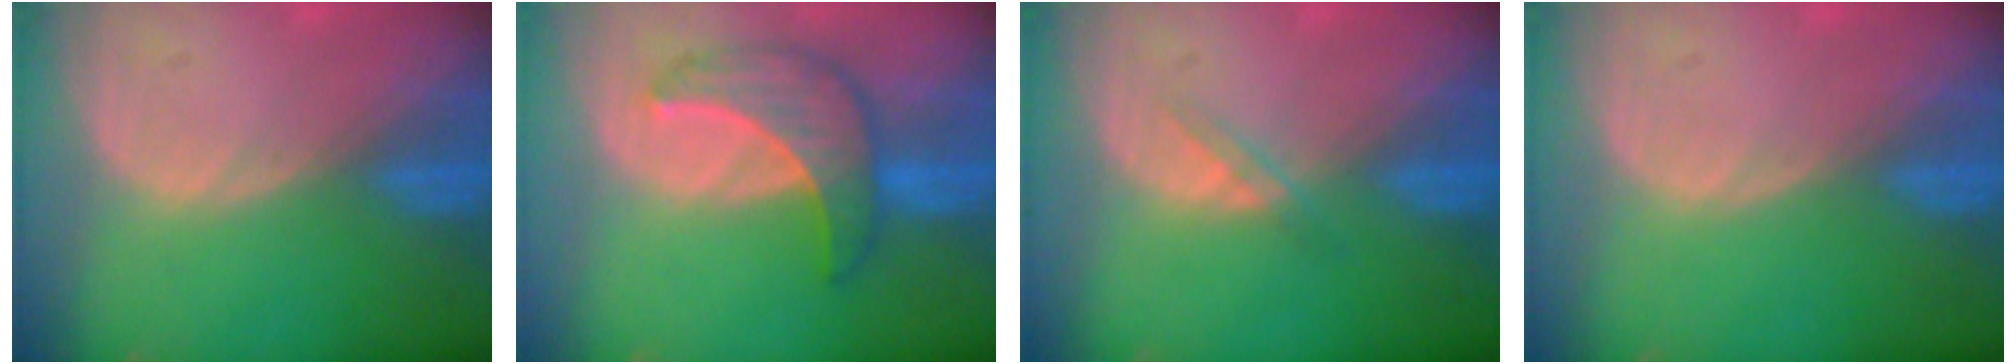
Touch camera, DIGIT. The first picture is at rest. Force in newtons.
{"total": 7.3, "press": 7.3, "slide": 0.2}
{"total": 1.5, "press": 1.5, "slide": 0.1}
{"total": 0.0}